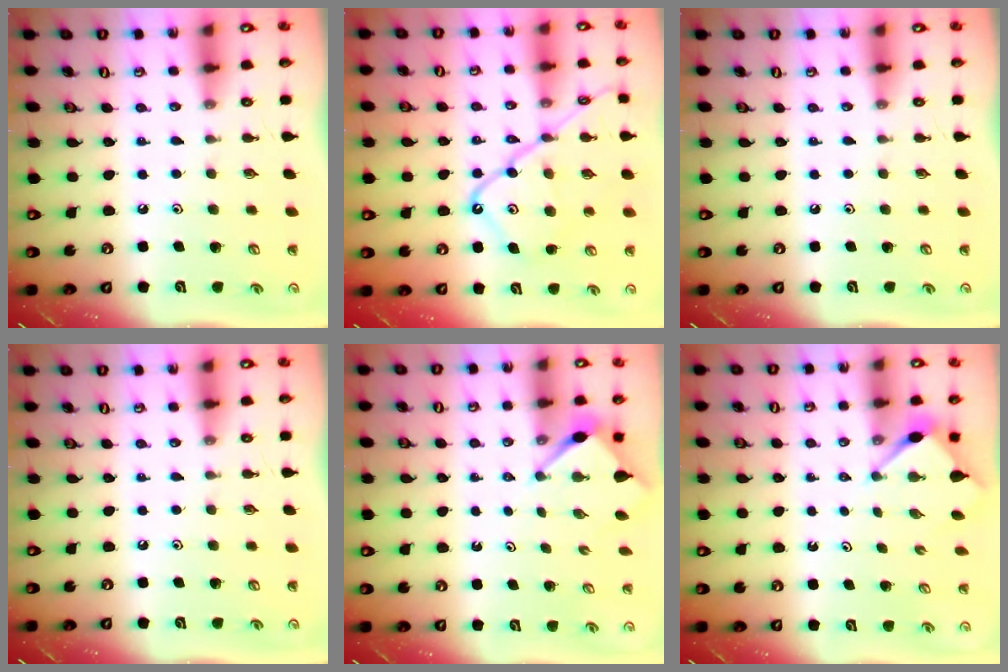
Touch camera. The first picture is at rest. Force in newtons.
{"total": 16.6, "press": 16.6, "slide": 1.5}
{"total": 0.0}
{"total": 0.0}
{"total": 3.3, "press": 3.3, "slide": 0.3}
{"total": 3.2, "press": 3.2, "slide": 0.3}